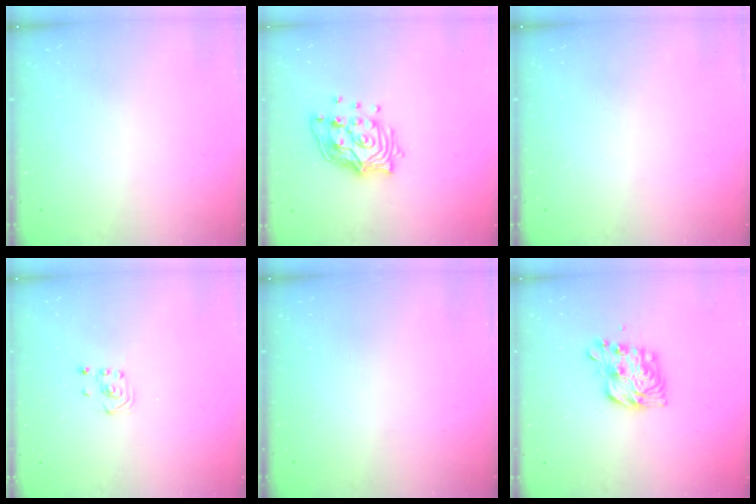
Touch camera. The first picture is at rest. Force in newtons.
{"total": 13.4, "press": 13.3, "slide": 1.3}
{"total": 0.0}
{"total": 1.6, "press": 1.4, "slide": 0.9}
{"total": 0.0}
{"total": 10.5, "press": 10.5, "slide": 1.0}